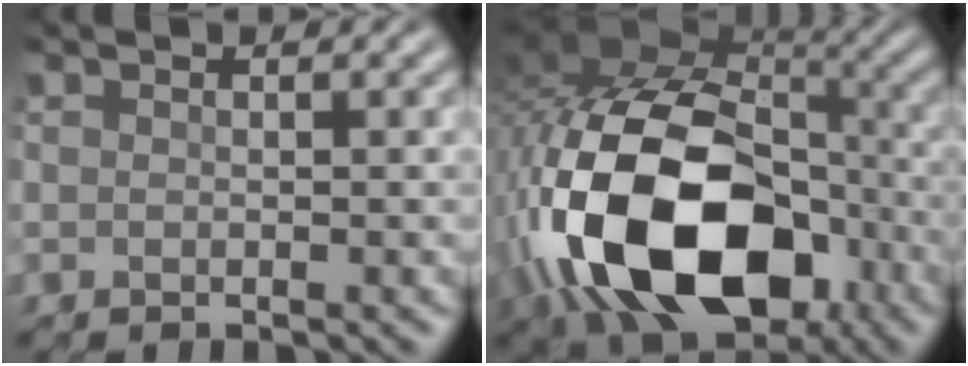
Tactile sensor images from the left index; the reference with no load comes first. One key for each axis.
{"total": 17.5, "fx": -5.6, "fy": 10.4, "fz": 12.9, "tx": -0.269, "ty": -0.008, "tz": -0.104}